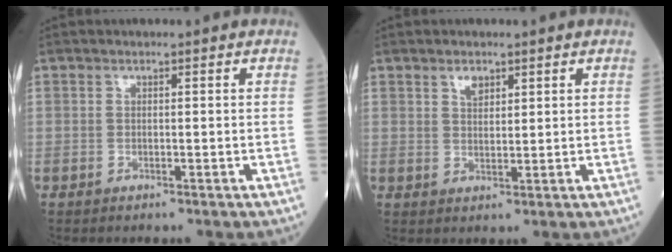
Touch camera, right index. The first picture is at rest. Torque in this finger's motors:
{"motor_torque": [0.02, 0.02, 0.01, 0.02]}